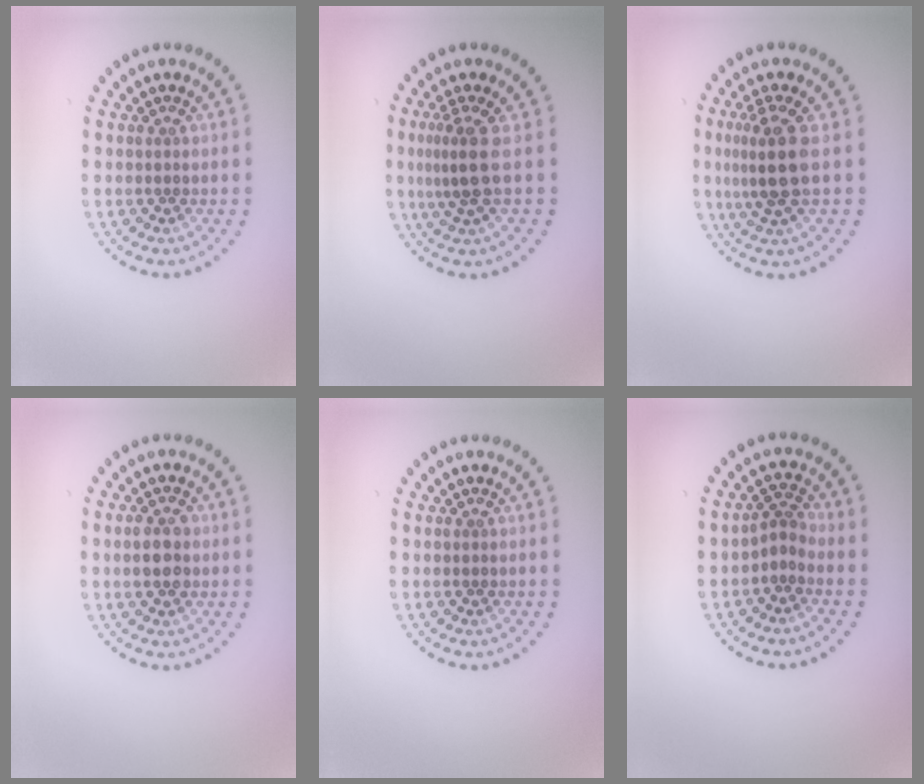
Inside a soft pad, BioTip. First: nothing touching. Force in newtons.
{"total": 2.8, "press": 2.0, "slide": 2.0}
{"total": 3.9, "press": 3.2, "slide": 2.1}
{"total": 2.4, "press": 2.4, "slide": 0.1}
{"total": 0.0}
{"total": 2.0, "press": 1.4, "slide": 1.4}